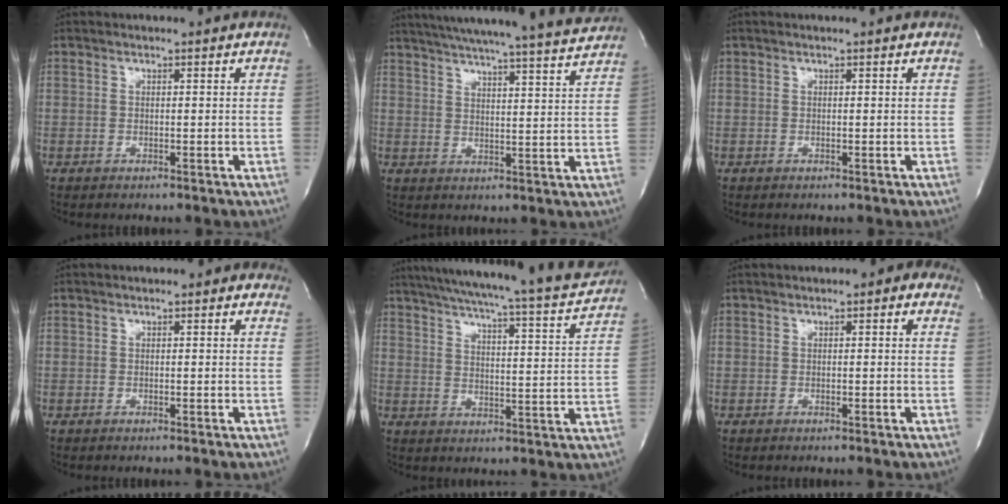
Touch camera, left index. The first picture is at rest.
{"total": 21.3, "force": [19.7, -0.9, 8.2], "torque": [-0.135, -0.031, 0.258]}
{"total": 0.0}
{"total": 0.6, "force": [0.1, 0.4, 0.5], "torque": [-0.004, 0.003, -0.006]}
{"total": 23.0, "force": [20.9, 0.9, 9.6], "torque": [-0.156, -0.042, 0.269]}
{"total": 2.2, "force": [0.8, 0.9, 1.8], "torque": [-0.020, 0.011, 0.005]}